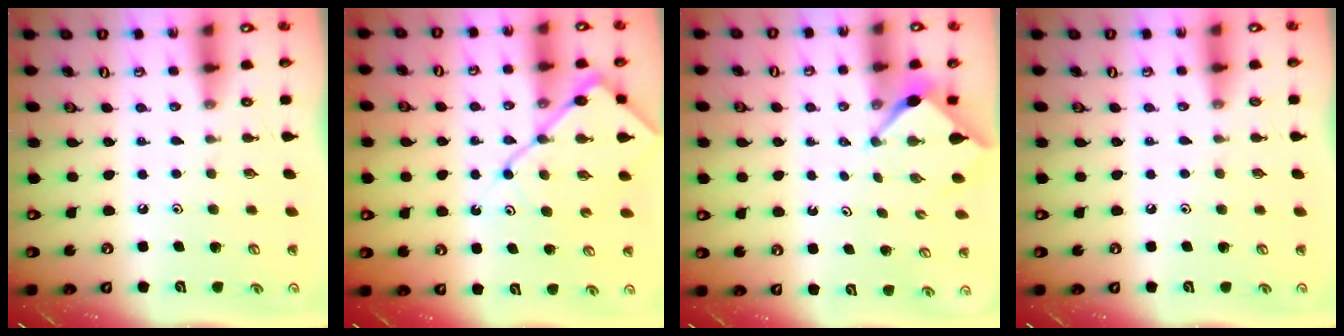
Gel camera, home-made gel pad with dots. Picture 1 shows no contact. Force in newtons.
{"total": 11.6, "press": 11.5, "slide": 1.4}
{"total": 2.5, "press": 2.5, "slide": 0.3}
{"total": 2.7, "press": 2.7, "slide": 0.3}